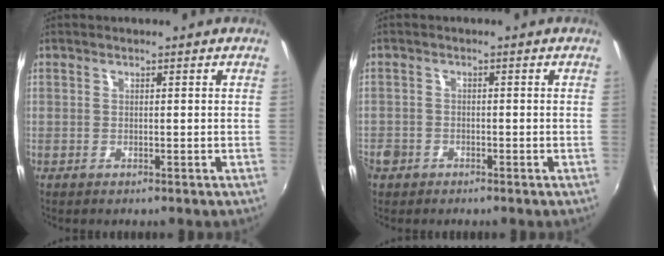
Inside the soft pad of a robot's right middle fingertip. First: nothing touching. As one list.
[{"total": 3.6, "force": [-2.1, 2.7, 0.9], "torque": [-0.029, -0.002, -0.038]}]